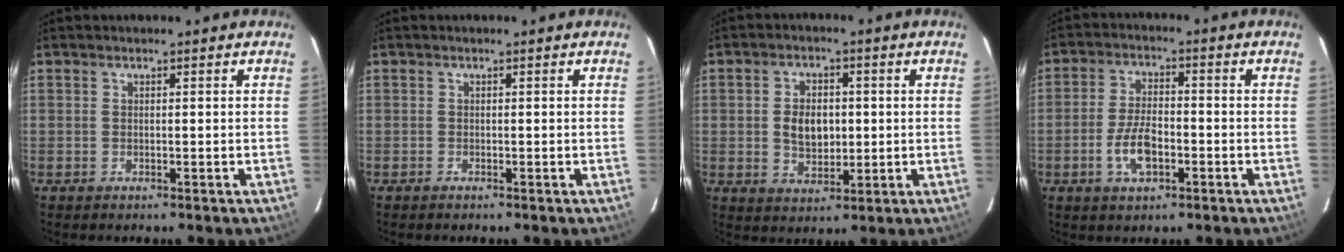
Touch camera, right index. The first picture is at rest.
{"total": 0.0}
{"total": 6.8, "force": [0.1, 4.5, 5.1], "torque": [-0.095, 0.005, 0.008]}
{"total": 7.2, "force": [-2.7, 3.4, 5.8], "torque": [-0.121, 0.002, -0.047]}